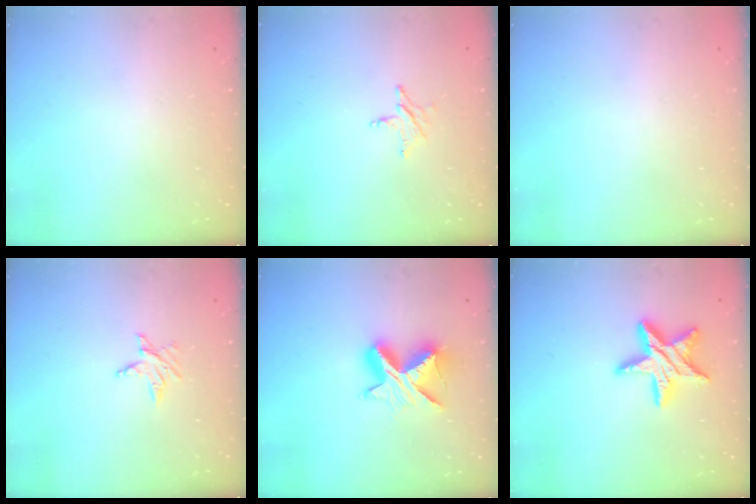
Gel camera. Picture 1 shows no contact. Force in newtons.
{"total": 3.6, "press": 3.6, "slide": 0.5}
{"total": 0.0}
{"total": 3.6, "press": 3.6, "slide": 0.5}
{"total": 10.3, "press": 10.3, "slide": 0.6}
{"total": 14.4, "press": 14.3, "slide": 0.8}